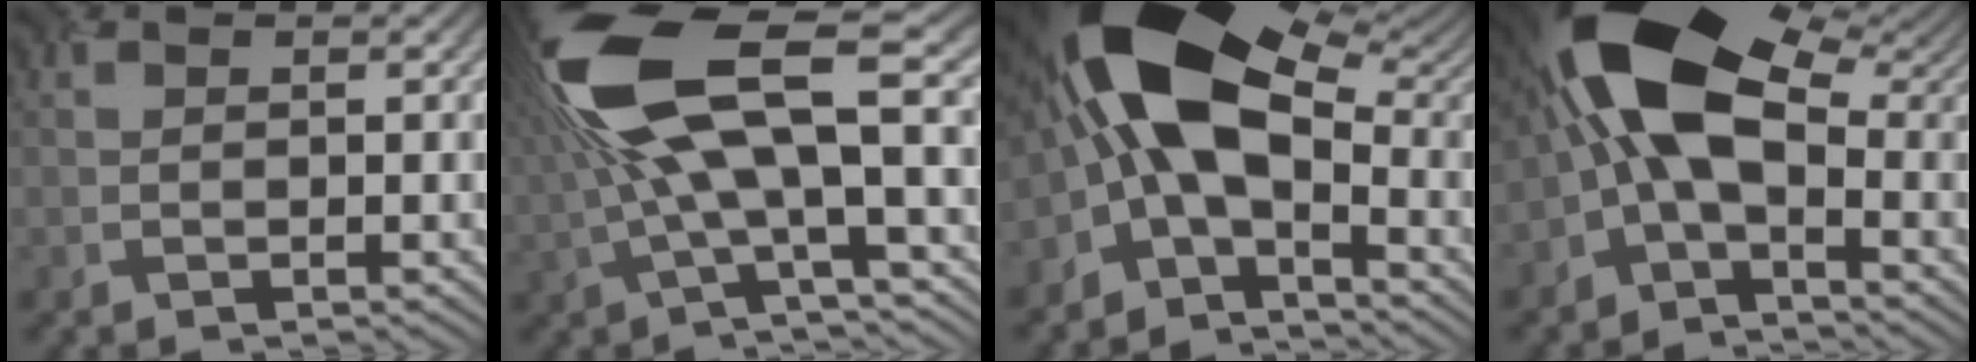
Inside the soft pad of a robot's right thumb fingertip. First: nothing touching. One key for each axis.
{"total": 14.1, "fx": 2.1, "fy": 4.5, "fz": 13.2, "tx": -0.280, "ty": -0.006, "tz": 0.046}
{"total": 13.8, "fx": -1.2, "fy": 7.4, "fz": 11.5, "tx": -0.198, "ty": 0.002, "tz": -0.037}
{"total": 13.4, "fx": 0.3, "fy": 6.8, "fz": 11.6, "tx": -0.217, "ty": 0.013, "tz": -0.019}